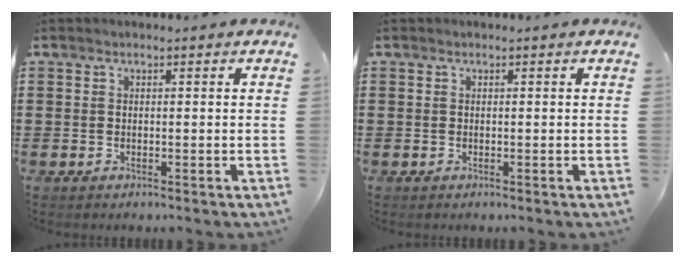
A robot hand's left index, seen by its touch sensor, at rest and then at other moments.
{"total": 0.0}